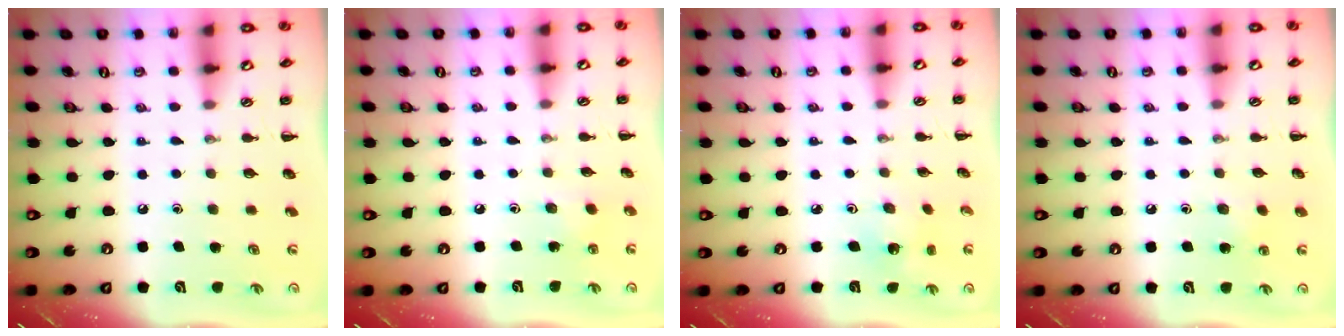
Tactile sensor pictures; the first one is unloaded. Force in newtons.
{"total": 1.9, "press": 1.8, "slide": 0.7}
{"total": 2.1, "press": 2.0, "slide": 0.7}
{"total": 4.7, "press": 4.6, "slide": 1.2}